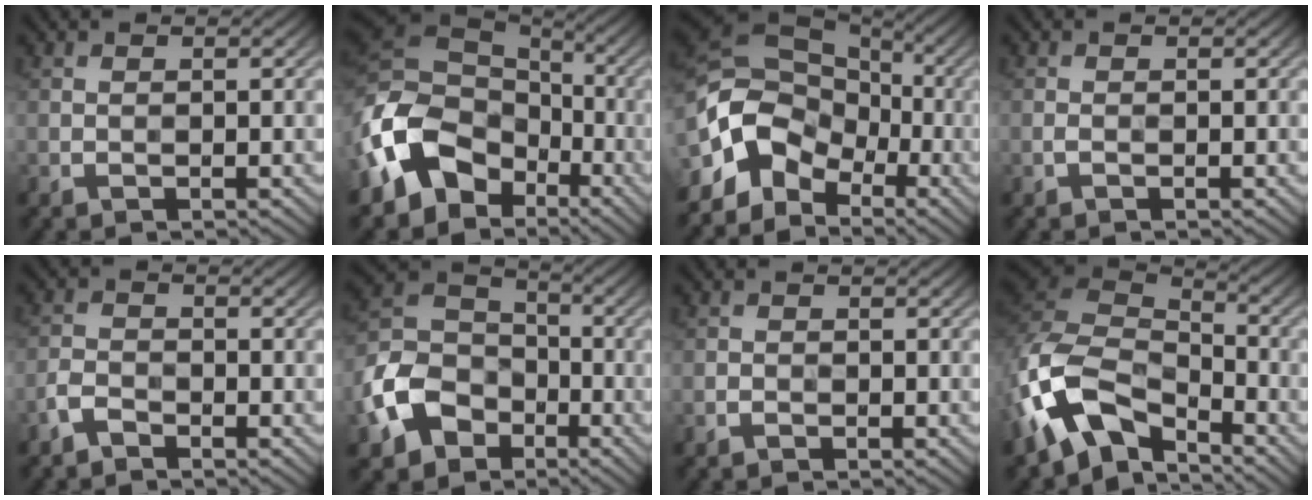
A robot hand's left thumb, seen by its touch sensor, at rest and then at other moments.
{"total": 14.8, "force": [-5.8, 11.0, 8.0], "torque": [-0.204, -0.016, -0.119]}
{"total": 12.1, "force": [-4.5, 8.9, 7.0], "torque": [-0.158, -0.010, -0.103]}
{"total": 0.5, "force": [-0.3, 0.2, 0.4], "torque": [-0.012, 0.001, -0.007]}
{"total": 2.4, "force": [-1.9, 1.0, 1.0], "torque": [-0.023, 0.002, -0.049]}
{"total": 11.2, "force": [-5.0, 8.3, 5.7], "torque": [-0.148, -0.015, -0.116]}
{"total": 0.7, "force": [-0.5, 0.4, 0.2], "torque": [-0.002, -0.001, -0.011]}
{"total": 14.1, "force": [-7.3, 8.3, 8.7], "torque": [-0.208, -0.012, -0.151]}